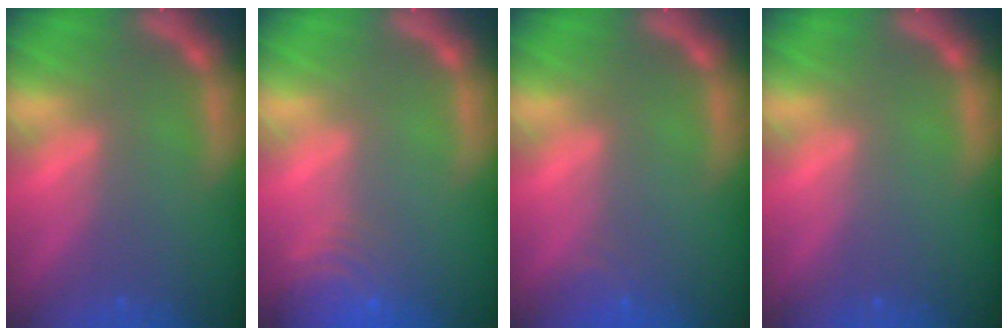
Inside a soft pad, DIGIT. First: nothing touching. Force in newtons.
{"total": 6.5}
{"total": 1.4}
{"total": 0.0}